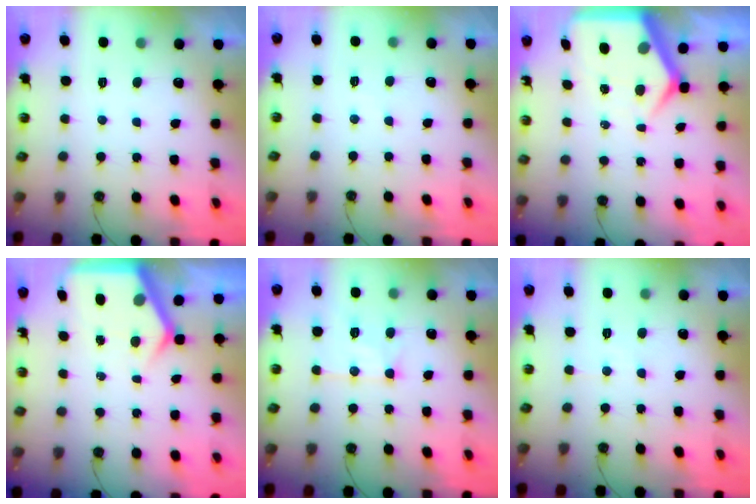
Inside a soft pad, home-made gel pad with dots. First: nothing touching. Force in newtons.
{"total": 2.4, "press": 2.4, "slide": 0.4}
{"total": 8.4, "press": 8.3, "slide": 1.0}
{"total": 5.9, "press": 5.9, "slide": 0.5}
{"total": 11.1, "press": 11.1, "slide": 0.8}
{"total": 3.9, "press": 3.9, "slide": 0.6}